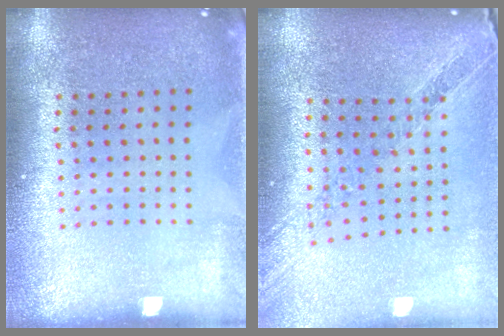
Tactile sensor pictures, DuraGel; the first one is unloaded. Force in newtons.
{"total": 1.1, "press": 1.1, "slide": 0.1}